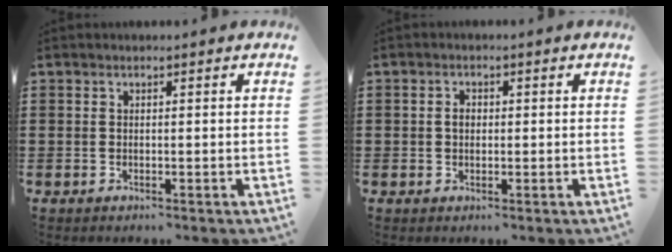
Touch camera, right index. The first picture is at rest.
{"total": 1.6, "force": [0.1, 1.2, 1.2], "torque": [-0.025, 0.006, 0.001]}